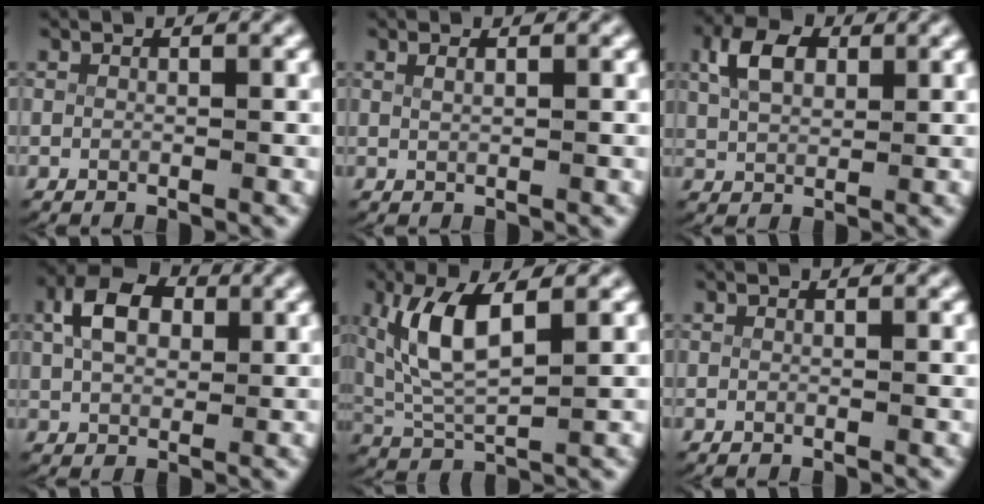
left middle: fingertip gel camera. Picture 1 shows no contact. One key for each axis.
{"total": 0.6, "fx": 0.4, "fy": -0.2, "fz": 0.5, "tx": -0.012, "ty": -0.004, "tz": 0.013}
{"total": 3.9, "fx": 1.6, "fy": 2.3, "fz": 2.7, "tx": -0.060, "ty": -0.004, "tz": 0.035}
{"total": 4.9, "fx": 1.5, "fy": 3.1, "fz": 3.5, "tx": -0.070, "ty": -0.003, "tz": 0.029}
{"total": 6.5, "fx": 2.0, "fy": 3.1, "fz": 5.3, "tx": -0.131, "ty": -0.011, "tz": 0.048}
{"total": 0.0}